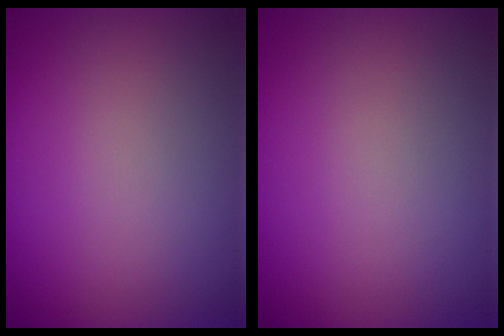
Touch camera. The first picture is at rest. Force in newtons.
{"total": 0.0}